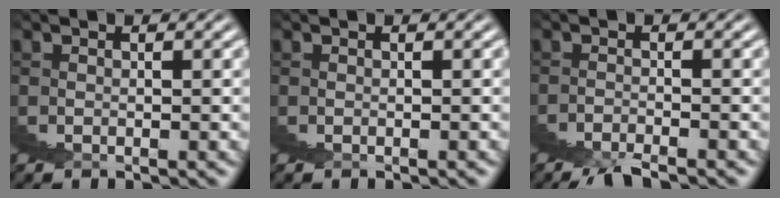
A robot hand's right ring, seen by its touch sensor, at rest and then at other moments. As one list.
[{"total": 0.0}, {"total": 1.8, "force": [-0.2, -1.8, -0.2], "torque": [0.018, 0.022, -0.014]}]